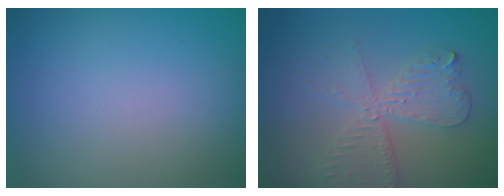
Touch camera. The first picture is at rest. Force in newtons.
{"total": 4.1, "press": 3.5, "slide": 2.0}